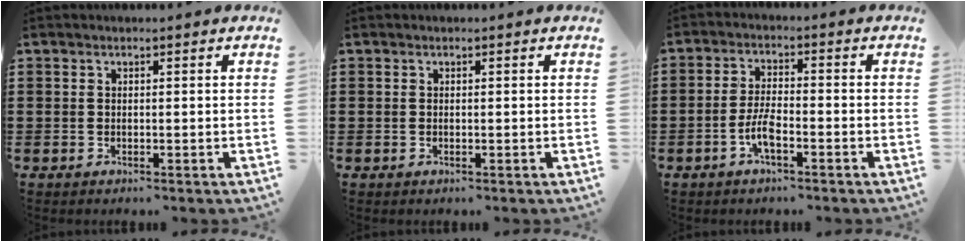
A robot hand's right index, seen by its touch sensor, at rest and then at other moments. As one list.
[{"total": 0.0}, {"total": 4.6, "force": [-2.2, 1.4, 3.8], "torque": [-0.093, -0.002, -0.049]}]